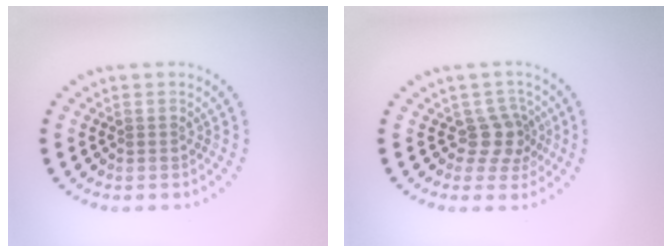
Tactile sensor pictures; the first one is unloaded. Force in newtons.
{"total": 2.6, "press": 2.0, "slide": 1.7}